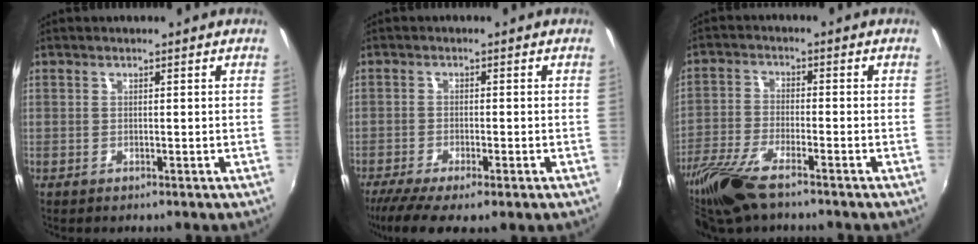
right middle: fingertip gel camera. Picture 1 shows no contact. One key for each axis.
{"total": 8.0, "fx": -5.6, "fy": 1.4, "fz": 5.6, "tx": -0.126, "ty": -0.037, "tz": -0.093}
{"total": 11.2, "fx": -8.2, "fy": 2.8, "fz": 7.0, "tx": -0.169, "ty": -0.031, "tz": -0.166}